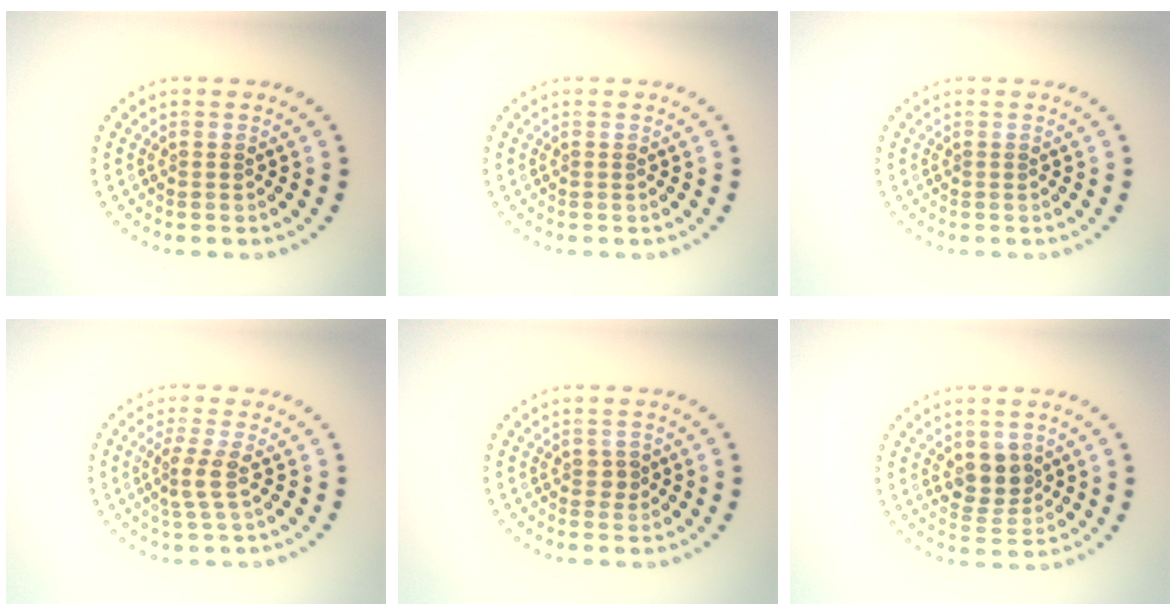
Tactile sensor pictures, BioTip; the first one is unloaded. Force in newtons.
{"total": 0.0}
{"total": 0.0}
{"total": 2.3, "press": 1.7, "slide": 1.5}
{"total": 0.9, "press": 0.9, "slide": 0.2}
{"total": 3.4, "press": 3.3, "slide": 1.0}